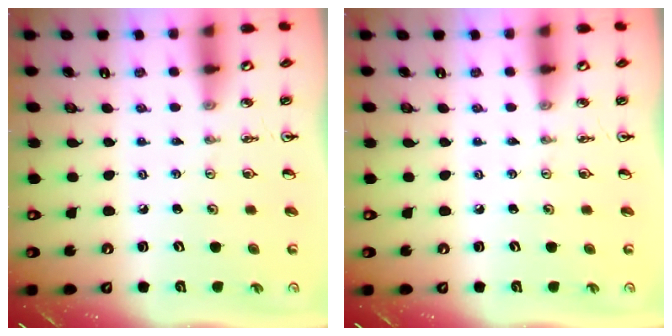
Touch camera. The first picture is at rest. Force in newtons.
{"total": 0.0}